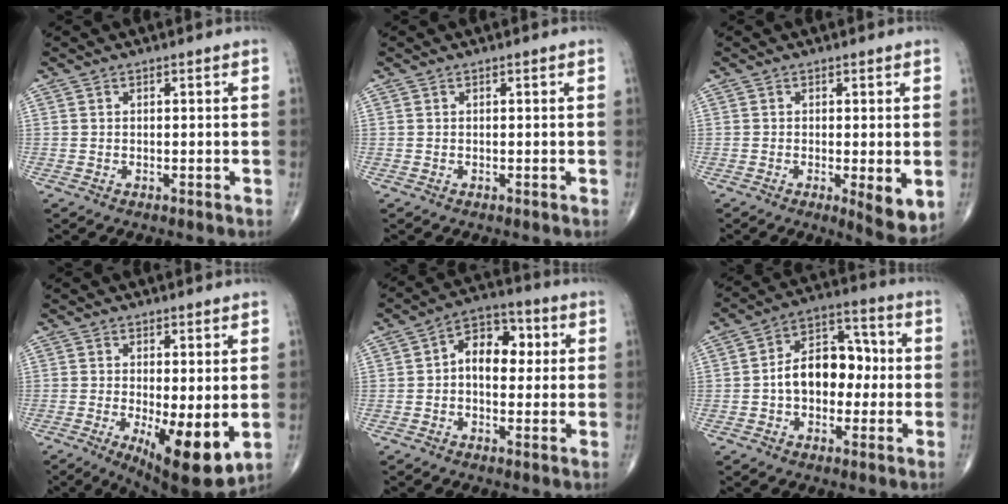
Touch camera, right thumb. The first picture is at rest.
{"total": 0.0}
{"total": 5.6, "force": [-1.0, 1.6, 5.3], "torque": [-0.079, -0.018, -0.016]}
{"total": 11.2, "force": [-2.1, 3.6, 10.4], "torque": [-0.155, -0.028, -0.024]}
{"total": 9.5, "force": [1.0, 6.3, 7.0], "torque": [-0.076, 0.024, 0.008]}
{"total": 12.2, "force": [-0.7, 8.3, 8.9], "torque": [-0.110, 0.042, -0.022]}